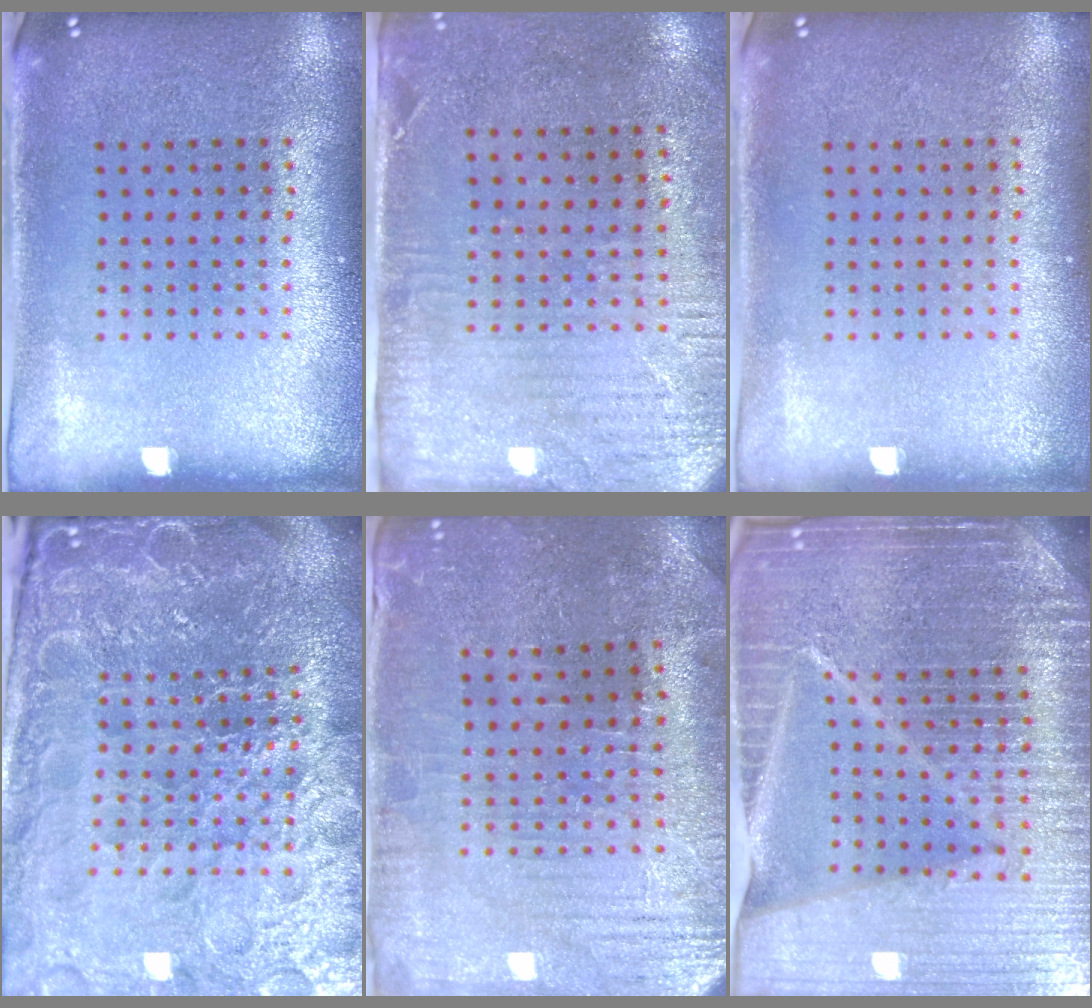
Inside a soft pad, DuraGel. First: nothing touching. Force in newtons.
{"total": 2.9, "press": 2.4, "slide": 1.7}
{"total": 0.0}
{"total": 6.9, "press": 6.0, "slide": 3.3}
{"total": 1.3, "press": 1.2, "slide": 0.4}
{"total": 7.2, "press": 6.1, "slide": 3.7}